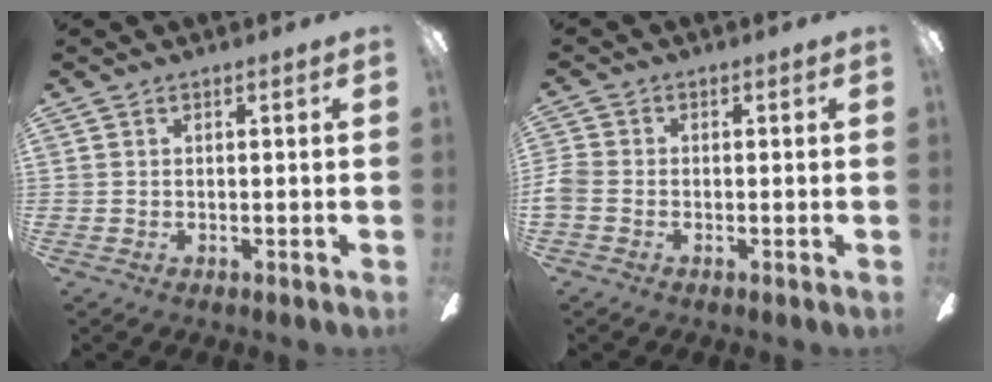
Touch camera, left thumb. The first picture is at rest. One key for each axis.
{"total": 2.8, "fx": -1.1, "fy": 2.1, "fz": 1.6, "tx": -0.030, "ty": 0.007, "tz": -0.019}